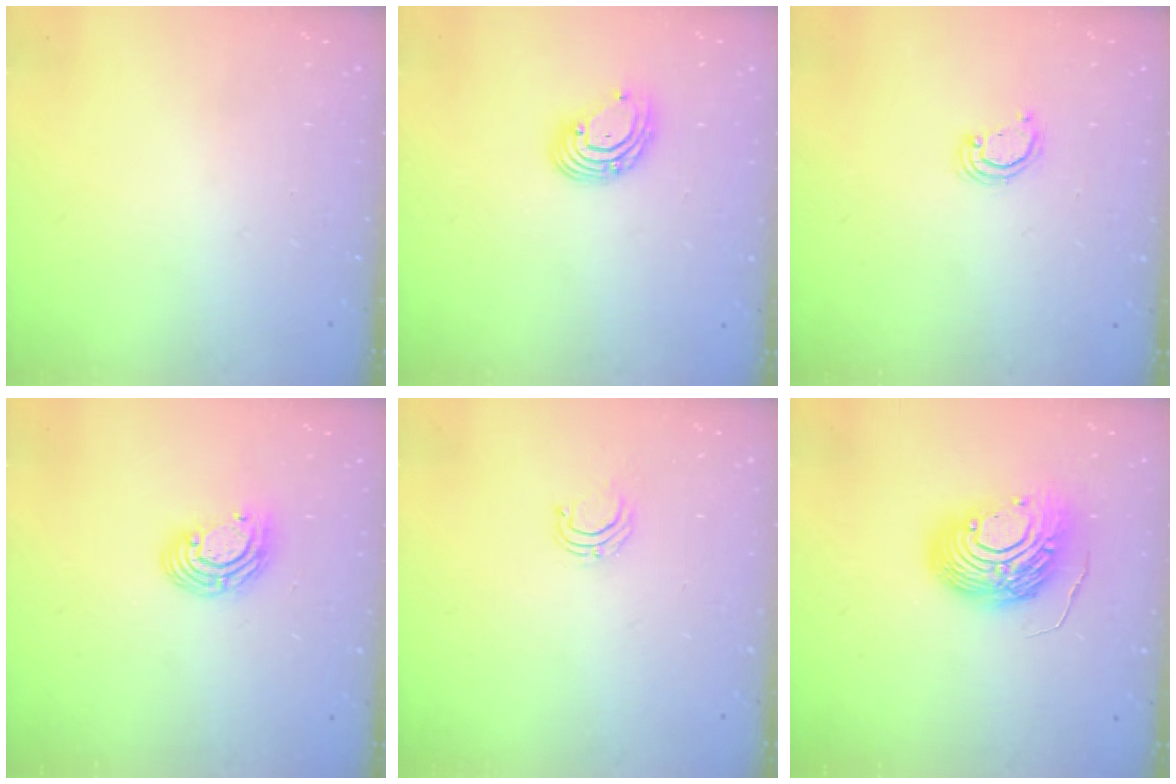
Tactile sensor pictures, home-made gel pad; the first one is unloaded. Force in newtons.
{"total": 6.5, "press": 6.4, "slide": 0.8}
{"total": 2.0, "press": 2.0, "slide": 0.2}
{"total": 7.9, "press": 7.8, "slide": 1.2}
{"total": 4.1, "press": 4.1, "slide": 0.3}
{"total": 15.7, "press": 15.7, "slide": 1.3}